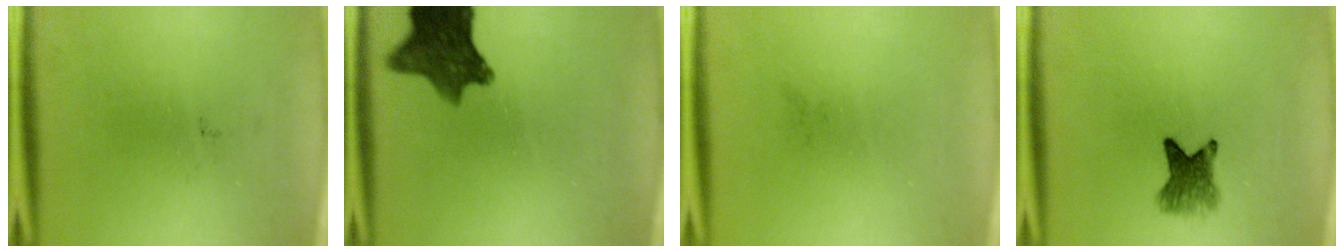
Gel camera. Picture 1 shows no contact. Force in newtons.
{"total": 9.9}
{"total": 0.0}
{"total": 4.8}